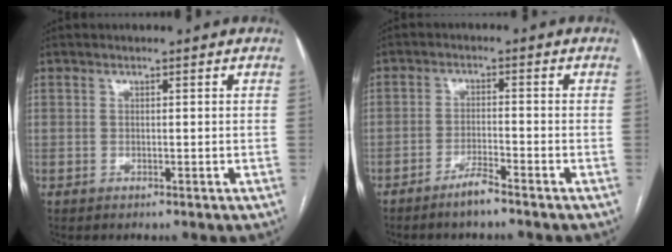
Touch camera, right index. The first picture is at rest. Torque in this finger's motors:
{"motor_torque": [0.17, -0.07, 0.19, 0.04]}